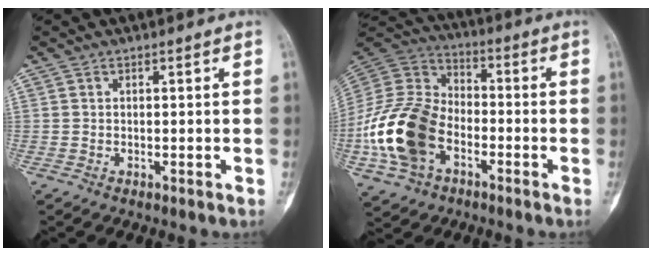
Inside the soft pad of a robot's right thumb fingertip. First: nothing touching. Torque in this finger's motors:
{"motor_torque": [0.82, 1.61, 1.05, 0.22, 0.64]}